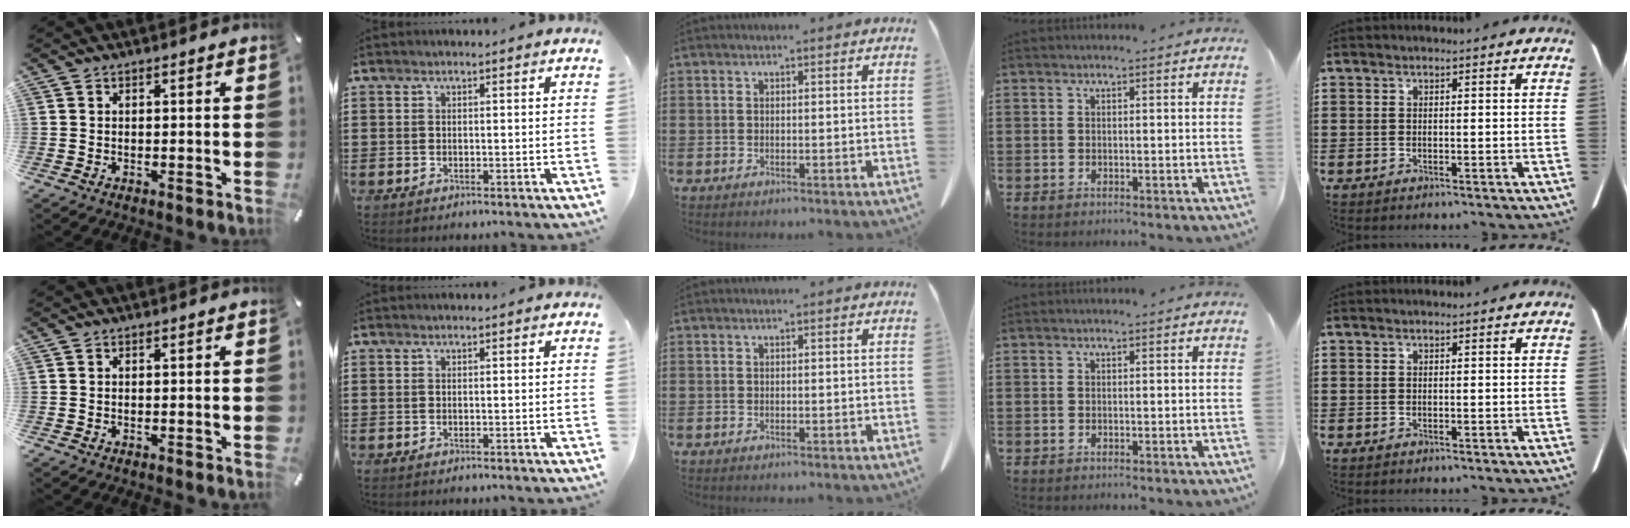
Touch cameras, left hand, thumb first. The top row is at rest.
{}